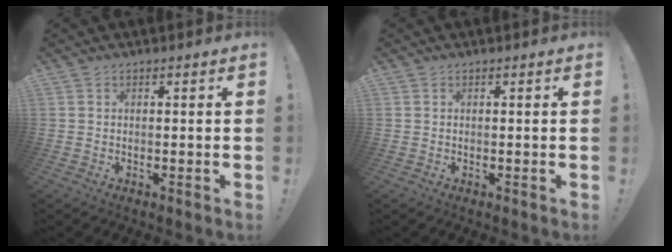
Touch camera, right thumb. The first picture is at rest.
{"total": 0.0}